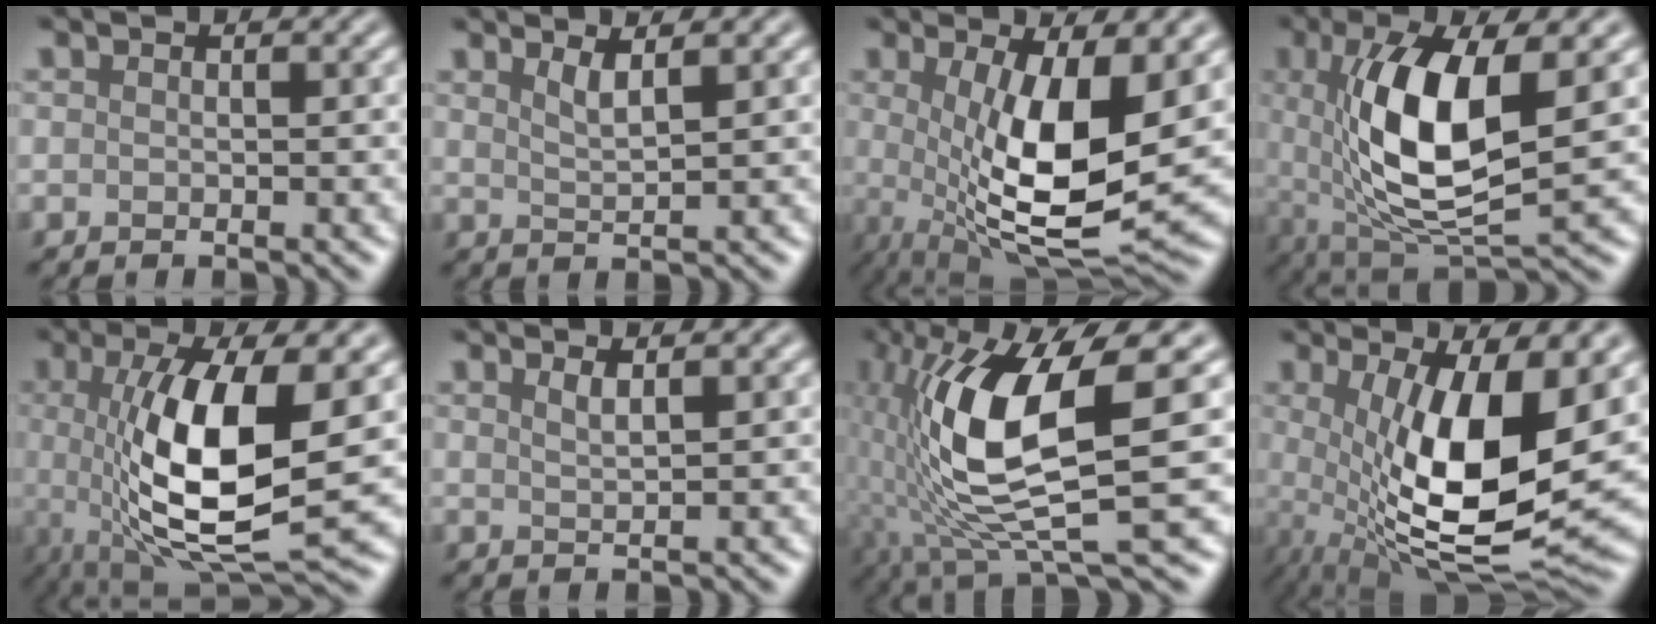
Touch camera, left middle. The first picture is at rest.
{"total": 2.1, "force": [1.4, 0.5, 1.6], "torque": [-0.020, -0.001, 0.022]}
{"total": 11.1, "force": [0.4, 3.8, 10.5], "torque": [-0.179, -0.024, 0.012]}
{"total": 10.7, "force": [1.3, 3.9, 9.8], "torque": [-0.182, -0.007, 0.026]}
{"total": 11.1, "force": [0.2, 3.5, 10.5], "torque": [-0.187, -0.010, 0.005]}
{"total": 1.5, "force": [1.0, 0.5, 1.1], "torque": [-0.010, 0.002, 0.013]}
{"total": 11.7, "force": [0.1, 3.3, 11.2], "torque": [-0.218, -0.008, 0.004]}
{"total": 12.5, "force": [0.5, 4.4, 11.7], "torque": [-0.194, -0.025, 0.011]}